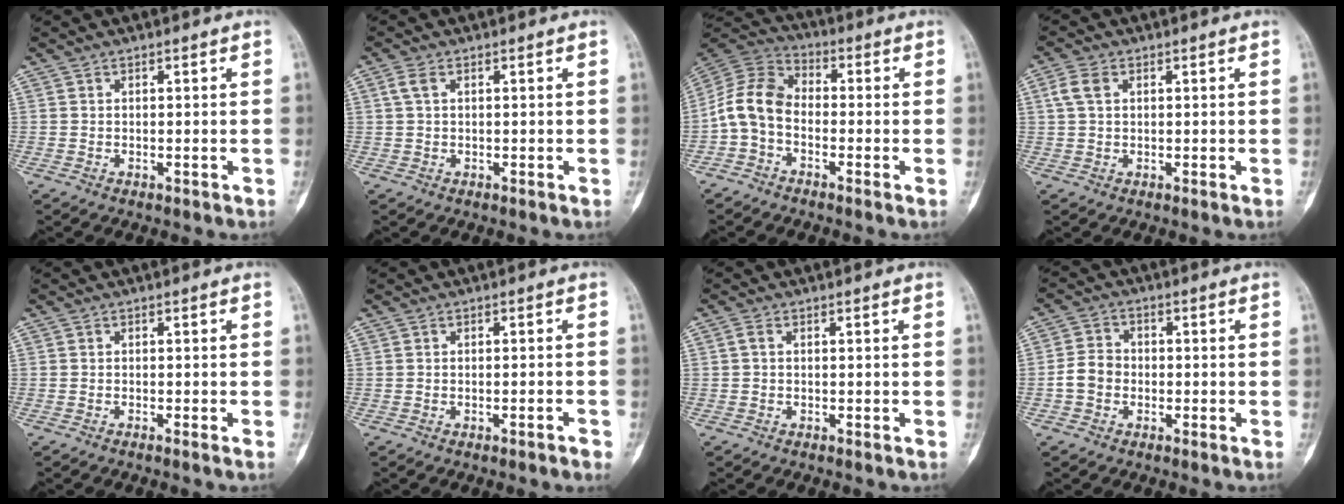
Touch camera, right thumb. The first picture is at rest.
{"total": 2.0, "force": [0.5, 1.0, 1.6], "torque": [-0.039, 0.004, 0.008]}
{"total": 9.0, "force": [-2.2, 5.9, 6.4], "torque": [-0.117, 0.034, -0.064]}
{"total": 3.4, "force": [0.9, 2.2, 2.4], "torque": [-0.057, 0.010, 0.016]}
{"total": 0.7, "force": [-0.5, -0.3, 0.4], "torque": [-0.009, 0.001, -0.015]}
{"total": 1.7, "force": [-1.1, 0.2, 1.2], "torque": [-0.028, 0.006, -0.013]}
{"total": 1.0, "force": [0.0, 0.4, 0.9], "torque": [-0.021, -0.001, -0.005]}
{"total": 4.6, "force": [-1.4, 3.7, 2.5], "torque": [-0.042, 0.018, -0.035]}